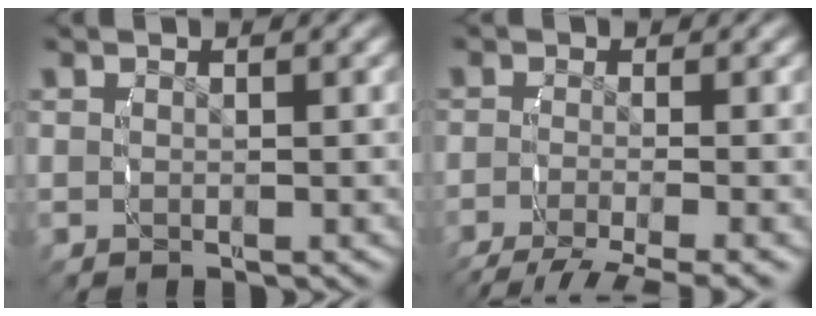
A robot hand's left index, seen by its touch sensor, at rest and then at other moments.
{"total": 7.8, "force": [-6.4, 2.8, 3.4], "torque": [-0.050, -0.024, -0.087]}